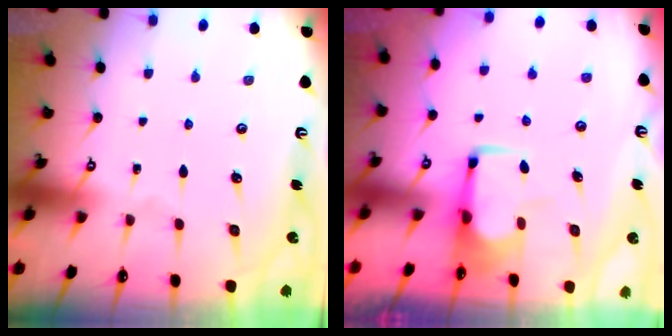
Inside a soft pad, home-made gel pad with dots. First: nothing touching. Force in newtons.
{"total": 1.8, "press": 1.6, "slide": 0.8}